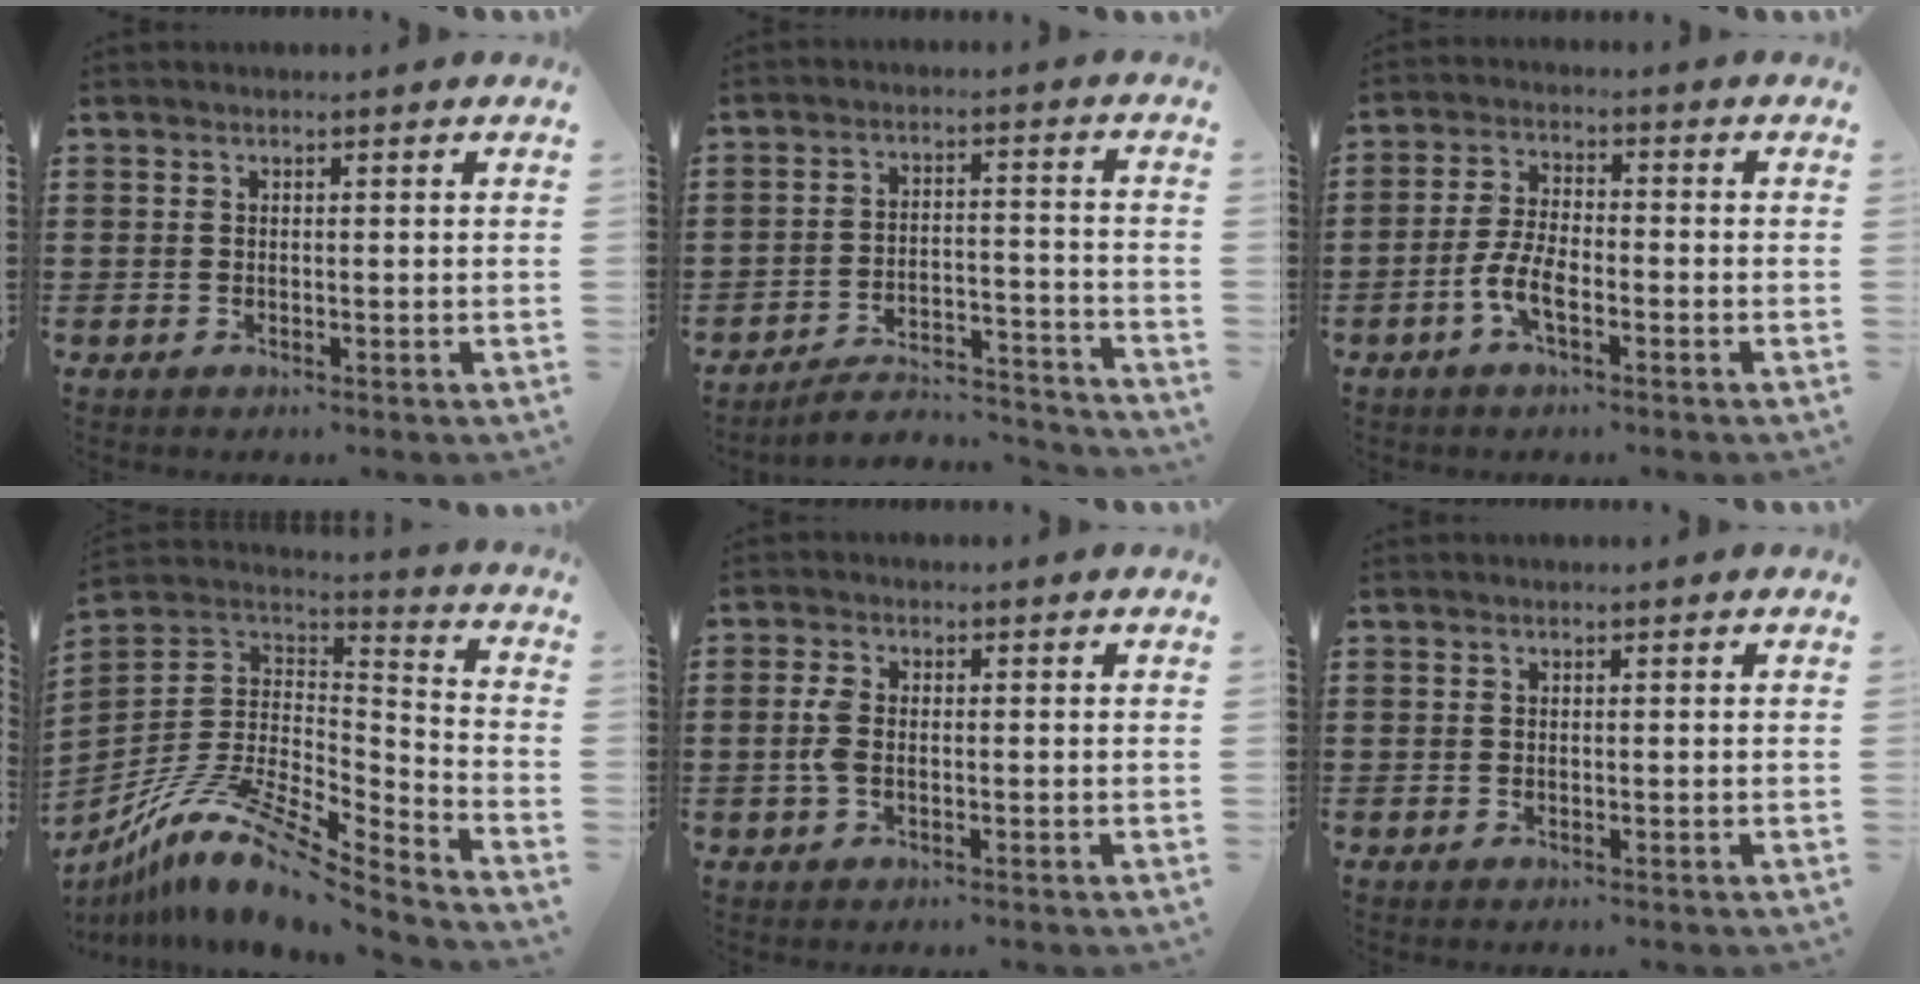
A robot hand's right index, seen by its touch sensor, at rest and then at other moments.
{"total": 4.6, "force": [-4.2, 0.9, 1.4], "torque": [-0.028, 0.002, -0.088]}
{"total": 5.4, "force": [-2.4, 1.9, 4.4], "torque": [-0.109, -0.004, -0.052]}
{"total": 12.6, "force": [-9.0, 3.5, 8.1], "torque": [-0.173, 0.011, -0.174]}
{"total": 3.2, "force": [-0.3, 1.8, 2.6], "torque": [-0.075, -0.004, -0.013]}
{"total": 0.0}